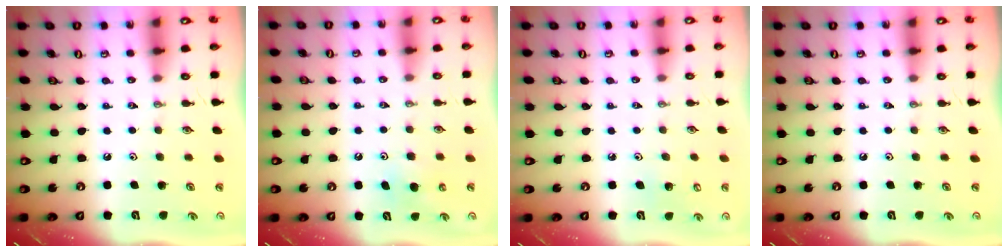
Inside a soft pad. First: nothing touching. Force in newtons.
{"total": 5.4, "press": 5.3, "slide": 0.9}
{"total": 5.1, "press": 5.0, "slide": 0.9}
{"total": 0.0}